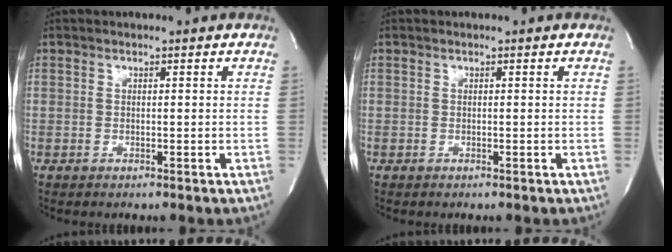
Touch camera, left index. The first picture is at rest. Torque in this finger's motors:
{"motor_torque": [0.00, 0.00, 0.00, 0.00]}